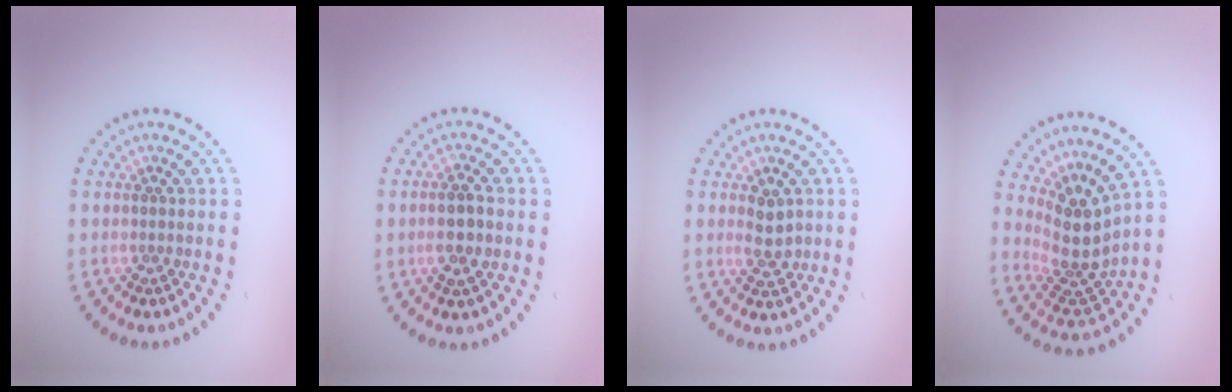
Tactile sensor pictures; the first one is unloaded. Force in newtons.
{"total": 2.8, "press": 2.7, "slide": 0.6}
{"total": 2.4, "press": 2.4, "slide": 0.2}
{"total": 4.4, "press": 3.4, "slide": 2.8}